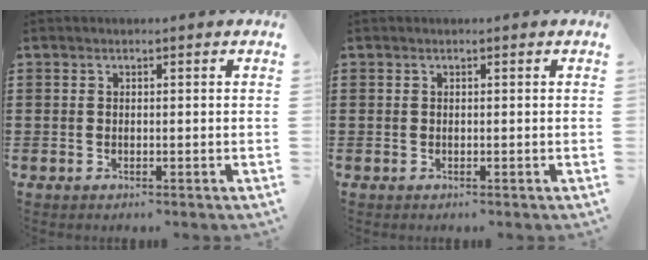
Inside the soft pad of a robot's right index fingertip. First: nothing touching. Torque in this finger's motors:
{"motor_torque": [0.00, 0.00, 0.00, 0.00]}